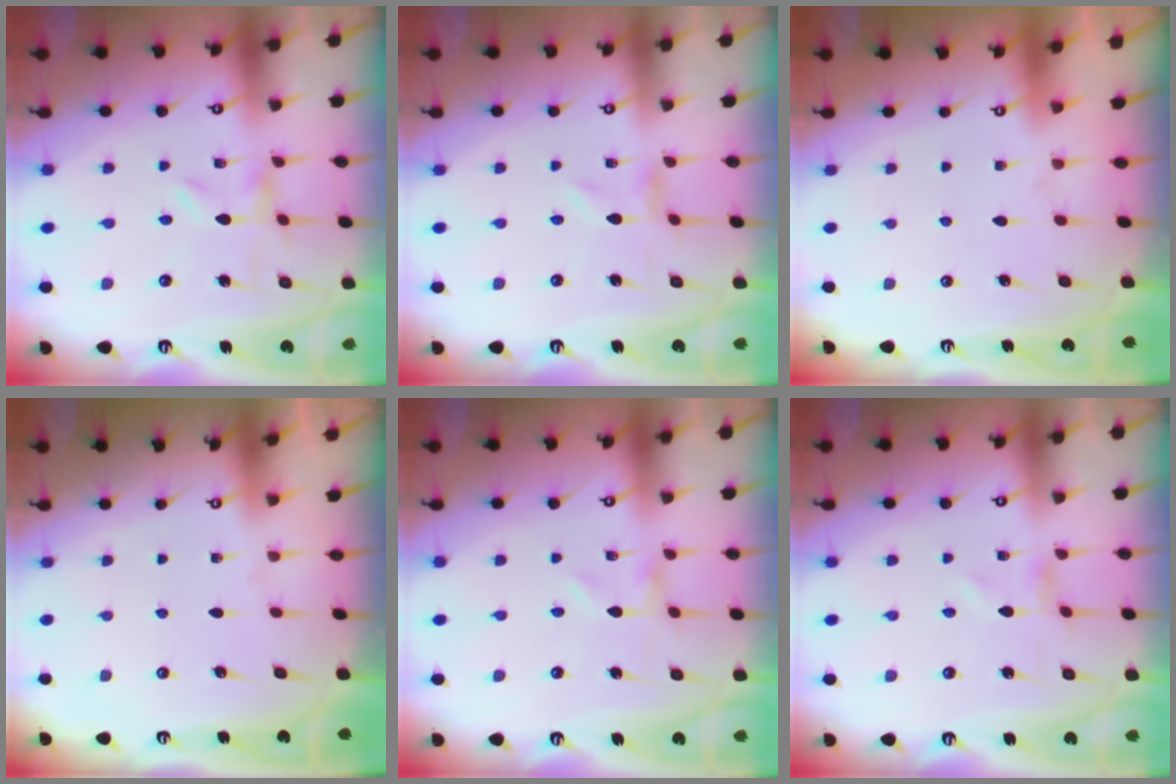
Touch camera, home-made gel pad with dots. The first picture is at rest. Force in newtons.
{"total": 0.0}
{"total": 1.8, "press": 1.8, "slide": 0.2}
{"total": 0.0}
{"total": 0.0}
{"total": 0.7, "press": 0.6, "slide": 0.3}